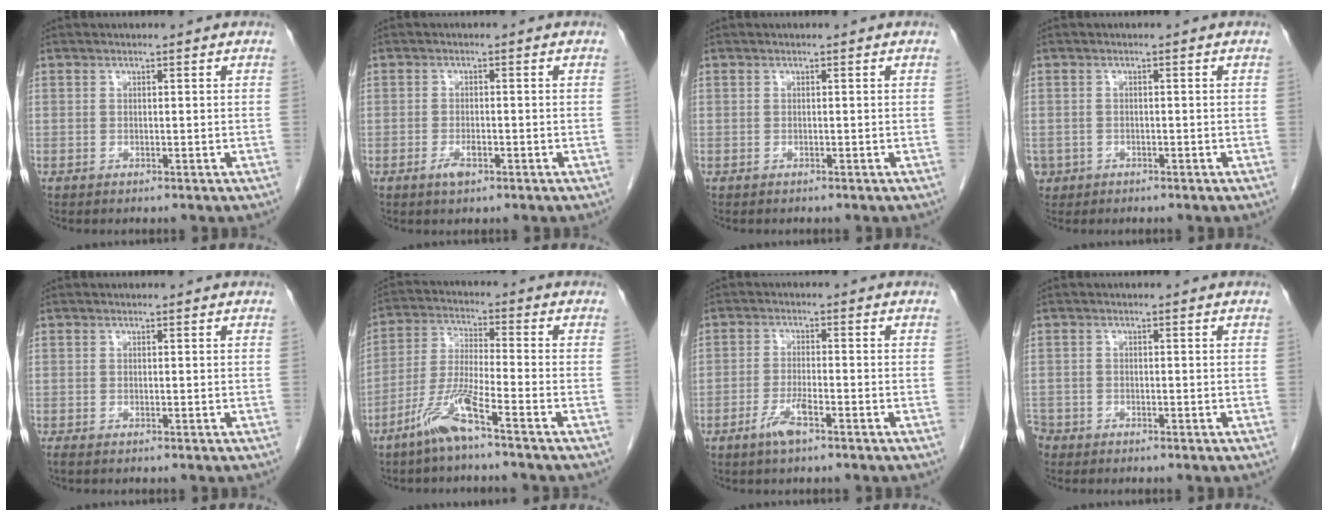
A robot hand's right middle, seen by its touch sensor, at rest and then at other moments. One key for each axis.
{"total": 2.1, "fx": -1.2, "fy": 0.8, "fz": 1.6, "tx": -0.031, "ty": 0.000, "tz": -0.019}
{"total": 0.0}
{"total": 2.6, "fx": -1.3, "fy": 2.2, "fz": 0.1, "tx": -0.003, "ty": 0.005, "tz": -0.020}
{"total": 0.9, "fx": -0.8, "fy": 0.1, "fz": 0.5, "tx": -0.013, "ty": -0.006, "tz": -0.012}
{"total": 7.7, "fx": -5.2, "fy": -0.3, "fz": 5.7, "tx": -0.126, "ty": -0.011, "tz": -0.109}
{"total": 3.7, "fx": -2.4, "fy": 0.5, "fz": 2.8, "tx": -0.061, "ty": -0.003, "tz": -0.047}
{"total": 2.7, "fx": -2.2, "fy": 1.6, "fz": 0.2, "tx": -0.008, "ty": 0.000, "tz": -0.045}